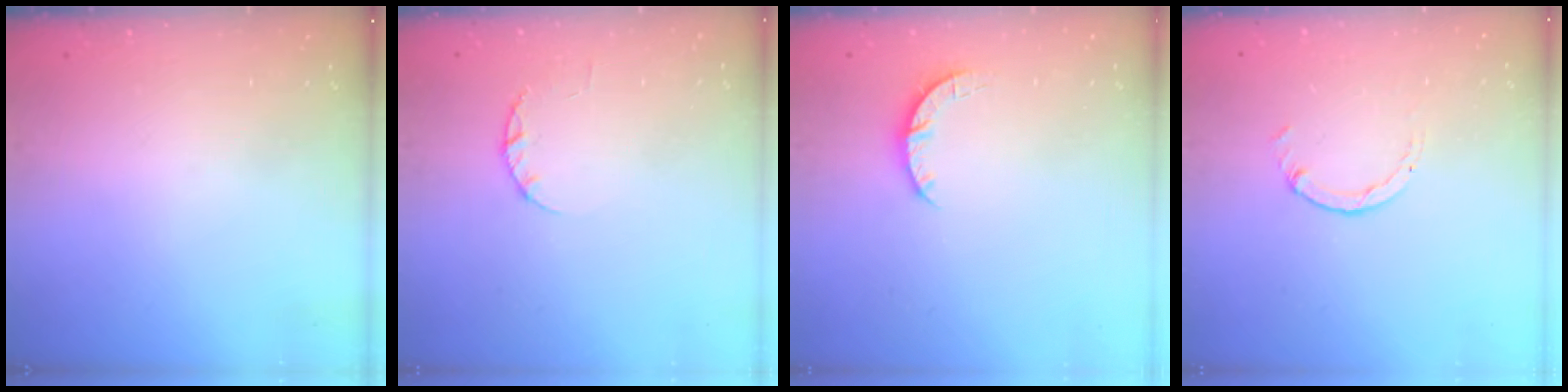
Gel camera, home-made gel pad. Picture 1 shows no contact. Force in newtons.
{"total": 2.4, "press": 2.3, "slide": 0.4}
{"total": 3.5, "press": 3.5, "slide": 0.4}
{"total": 1.1, "press": 1.1, "slide": 0.2}